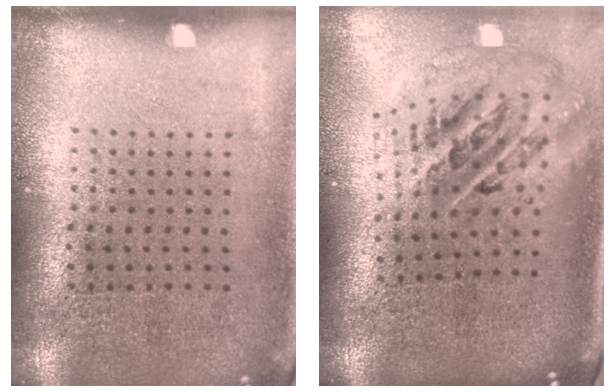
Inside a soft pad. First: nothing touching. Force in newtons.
{"total": 2.3, "press": 1.6, "slide": 1.7}